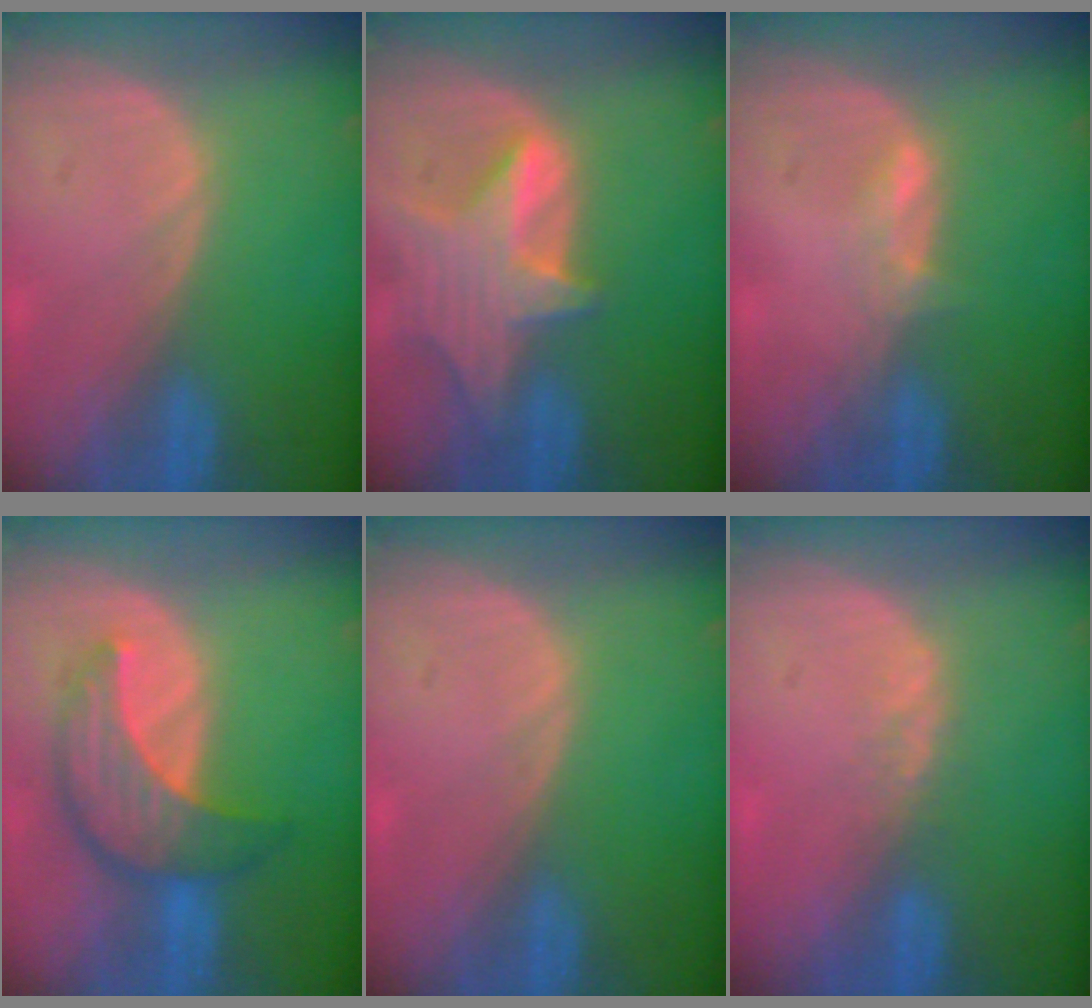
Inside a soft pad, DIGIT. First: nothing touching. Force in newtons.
{"total": 7.9, "press": 7.2, "slide": 3.2}
{"total": 1.7, "press": 1.7, "slide": 0.6}
{"total": 7.9, "press": 7.6, "slide": 2.2}
{"total": 0.0}
{"total": 1.7, "press": 1.4, "slide": 0.9}